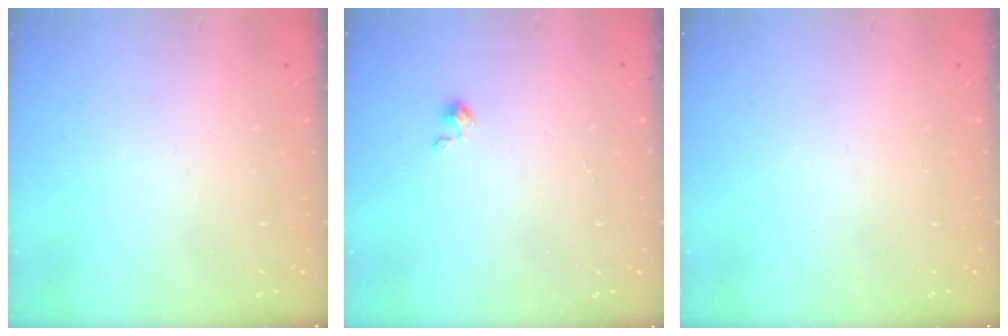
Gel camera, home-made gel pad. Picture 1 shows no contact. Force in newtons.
{"total": 1.1, "press": 1.1, "slide": 0.2}
{"total": 0.0}